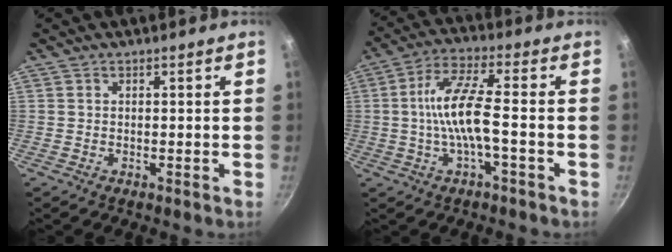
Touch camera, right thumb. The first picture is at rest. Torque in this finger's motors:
{"motor_torque": [1.73, 3.28, 1.09, 0.00, 0.15]}